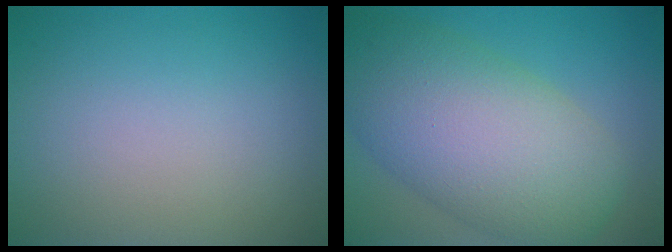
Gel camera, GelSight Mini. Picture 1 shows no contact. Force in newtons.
{"total": 11.1, "press": 11.1, "slide": 0.4}